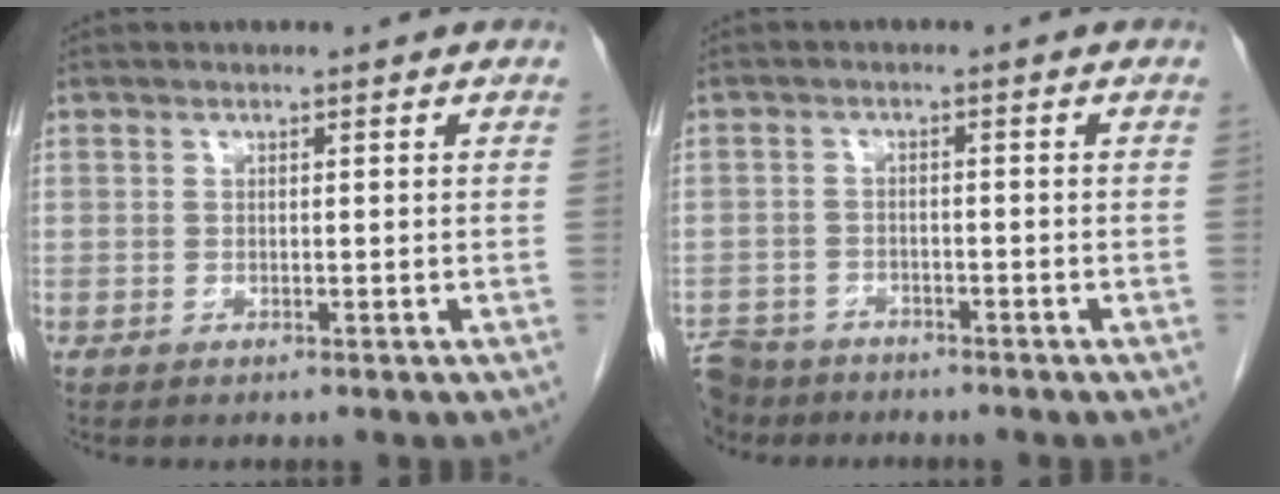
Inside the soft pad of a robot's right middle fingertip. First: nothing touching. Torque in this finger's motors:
{"motor_torque": [0.10, -0.01, 0.00, 0.01]}